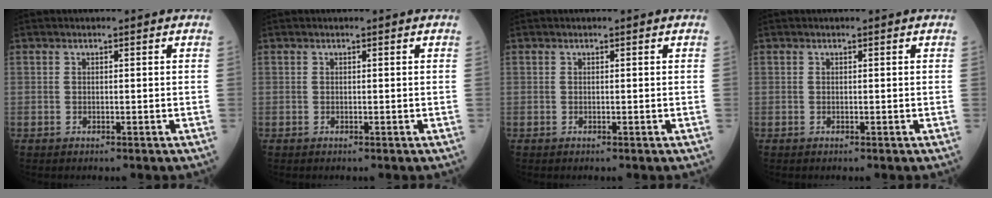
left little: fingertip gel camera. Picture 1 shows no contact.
{"total": 0.0}
{"total": 0.0}
{"total": 0.0}